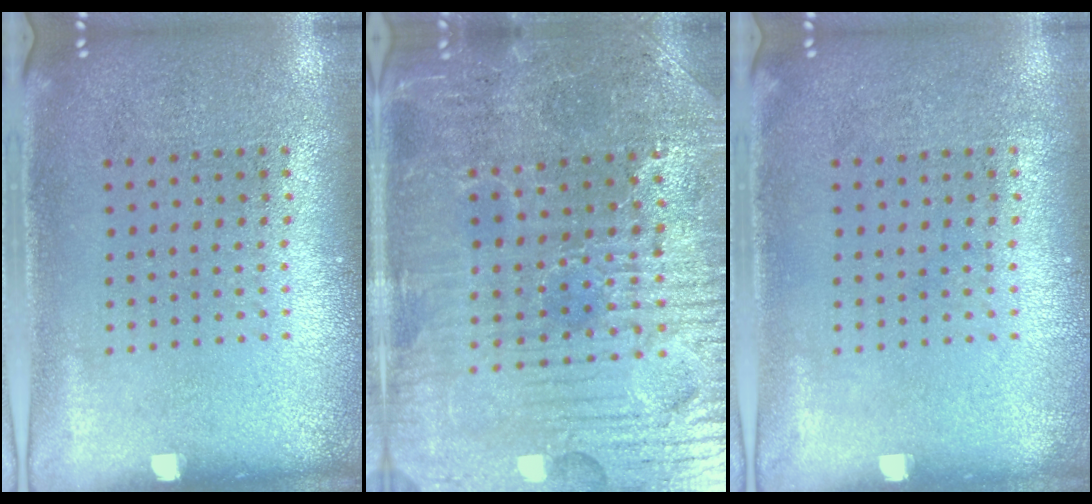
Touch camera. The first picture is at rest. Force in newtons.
{"total": 4.1, "press": 4.0, "slide": 0.5}
{"total": 0.0}